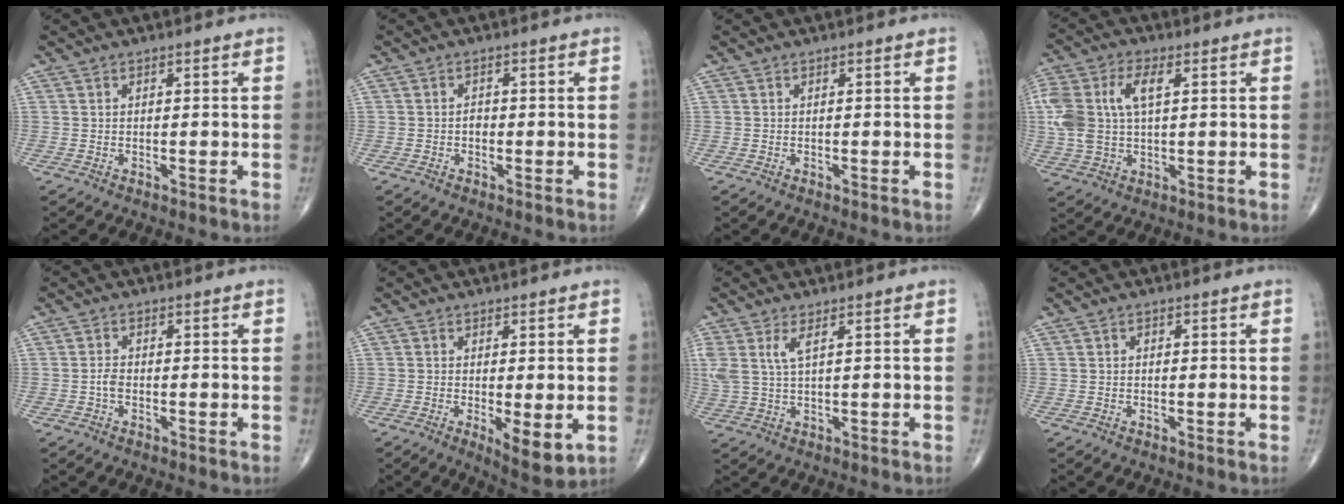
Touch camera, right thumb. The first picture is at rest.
{"total": 1.3, "force": [-0.4, 1.0, 0.8], "torque": [-0.007, 0.004, -0.009]}
{"total": 0.0}
{"total": 13.0, "force": [2.5, 7.1, 10.6], "torque": [-0.249, 0.017, 0.052]}
{"total": 1.8, "force": [-0.6, 1.1, 1.3], "torque": [-0.024, 0.005, -0.014]}
{"total": 6.8, "force": [-1.5, 2.2, 6.2], "torque": [-0.095, -0.021, -0.019]}
{"total": 5.1, "force": [2.0, 1.8, 4.3], "torque": [-0.115, 0.000, 0.050]}
{"total": 0.6, "force": [0.1, 0.5, 0.4], "torque": [-0.003, 0.001, 0.001]}